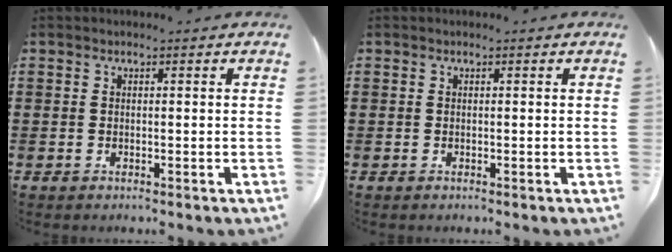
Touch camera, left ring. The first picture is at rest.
{"total": 0.0}